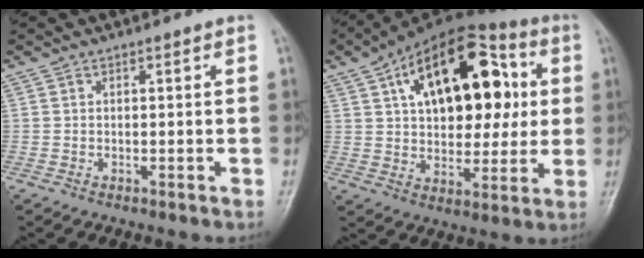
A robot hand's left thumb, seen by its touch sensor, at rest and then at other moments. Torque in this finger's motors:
{"motor_torque": [1.95, 3.06, 1.34, -1.44, 0.20]}